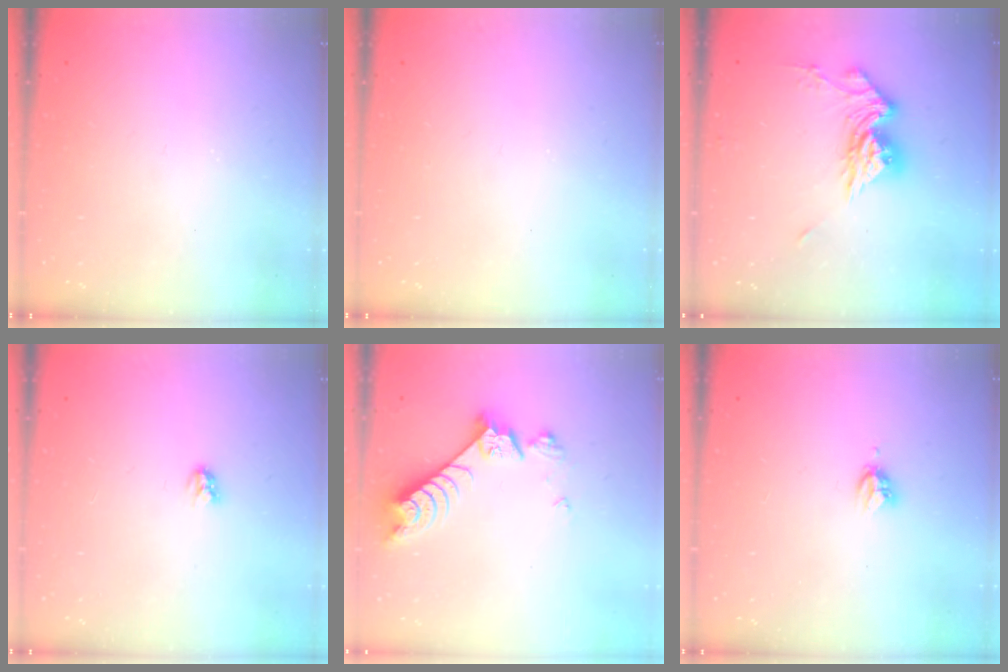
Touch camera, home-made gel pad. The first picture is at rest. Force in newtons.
{"total": 0.0}
{"total": 12.0, "press": 11.9, "slide": 1.1}
{"total": 3.0, "press": 3.0, "slide": 0.3}
{"total": 8.1, "press": 8.1, "slide": 0.8}
{"total": 3.6, "press": 3.6, "slide": 0.5}